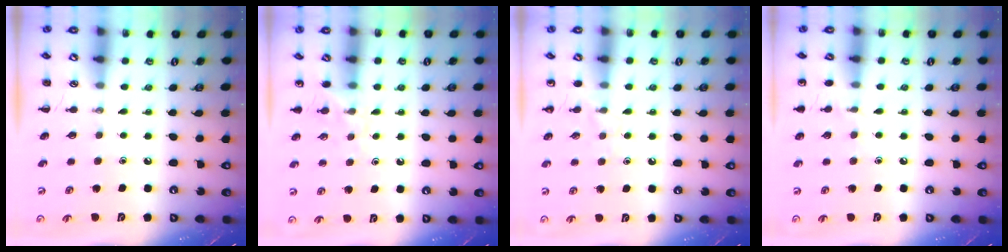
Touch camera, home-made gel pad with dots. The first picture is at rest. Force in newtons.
{"total": 6.0, "press": 5.7, "slide": 1.9}
{"total": 5.1, "press": 4.8, "slide": 1.9}
{"total": 4.8, "press": 4.6, "slide": 1.6}